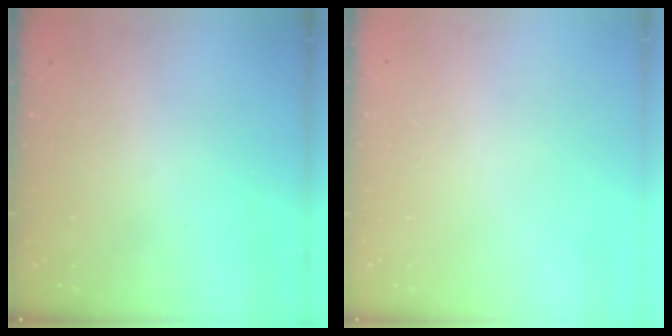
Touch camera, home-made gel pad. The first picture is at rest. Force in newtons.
{"total": 0.0}